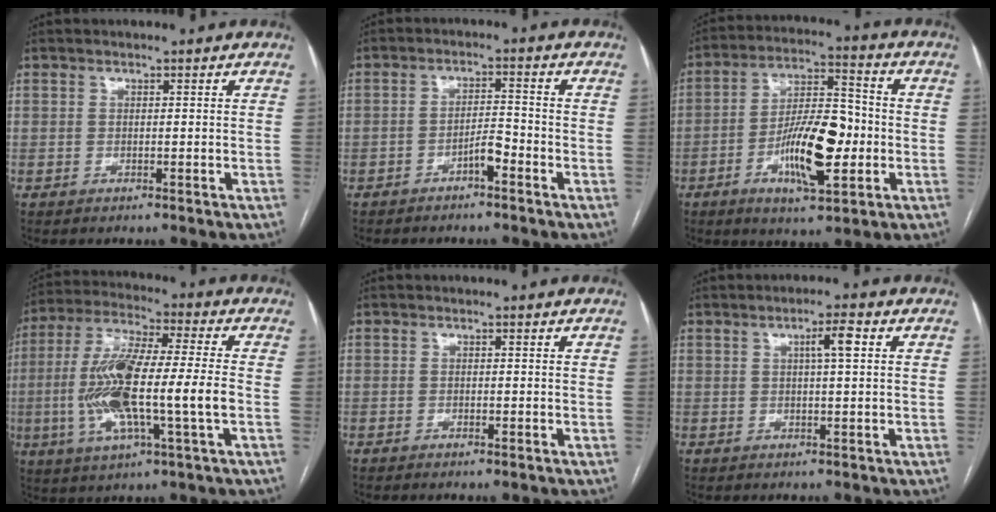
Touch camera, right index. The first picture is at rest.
{"total": 3.2, "force": [-2.1, 0.6, 2.4], "torque": [-0.038, 0.007, -0.036]}
{"total": 13.2, "force": [-3.4, 4.0, 12.1], "torque": [-0.219, 0.008, -0.056]}
{"total": 16.5, "force": [-2.4, 1.6, 16.3], "torque": [-0.328, 0.001, -0.045]}
{"total": 0.5, "force": [-0.3, 0.1, 0.4], "torque": [-0.006, 0.000, -0.005]}
{"total": 3.4, "force": [1.0, 0.2, 3.3], "torque": [-0.054, 0.006, 0.014]}